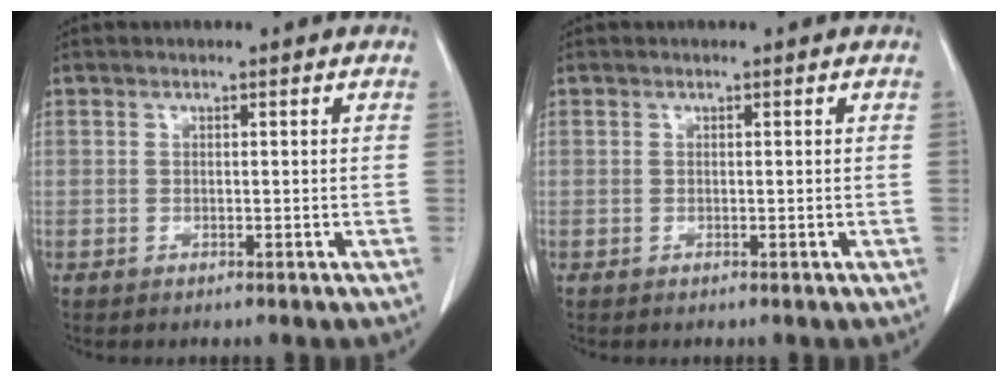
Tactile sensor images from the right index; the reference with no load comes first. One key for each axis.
{"total": 0.0}